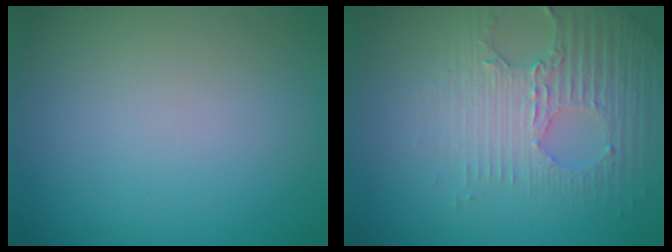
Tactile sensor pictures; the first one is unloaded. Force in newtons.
{"total": 3.6, "press": 3.5, "slide": 0.8}